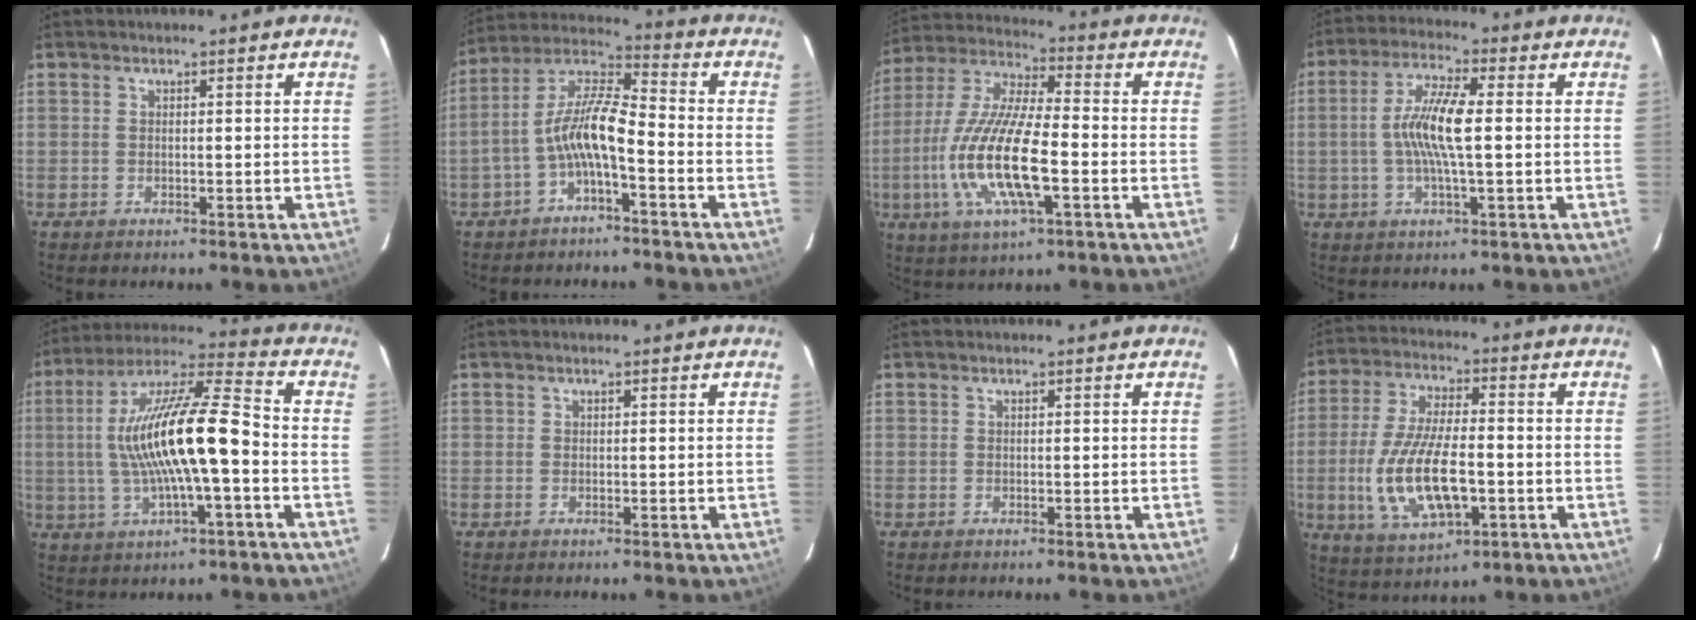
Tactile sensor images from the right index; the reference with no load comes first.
{"total": 9.6, "force": [-3.6, 2.4, 8.6], "torque": [-0.189, 0.016, -0.070]}
{"total": 17.8, "force": [-4.6, 5.0, 16.4], "torque": [-0.342, -0.014, -0.089]}
{"total": 9.5, "force": [-0.1, 1.5, 9.4], "torque": [-0.183, 0.005, -0.004]}
{"total": 17.6, "force": [-1.8, 3.2, 17.2], "torque": [-0.324, 0.014, -0.033]}
{"total": 0.0}
{"total": 0.0}
{"total": 15.5, "force": [-3.4, 6.3, 13.7], "torque": [-0.285, -0.013, -0.053]}